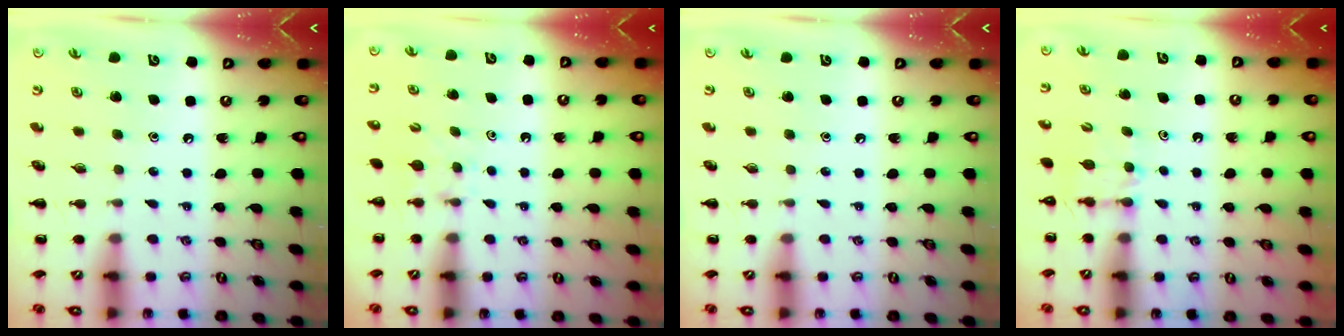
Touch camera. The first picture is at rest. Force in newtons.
{"total": 3.7, "press": 3.4, "slide": 1.4}
{"total": 0.0}
{"total": 5.3, "press": 5.1, "slide": 1.5}